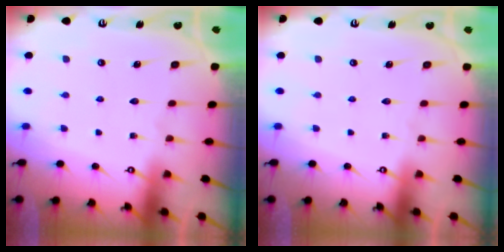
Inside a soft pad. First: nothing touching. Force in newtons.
{"total": 0.0}